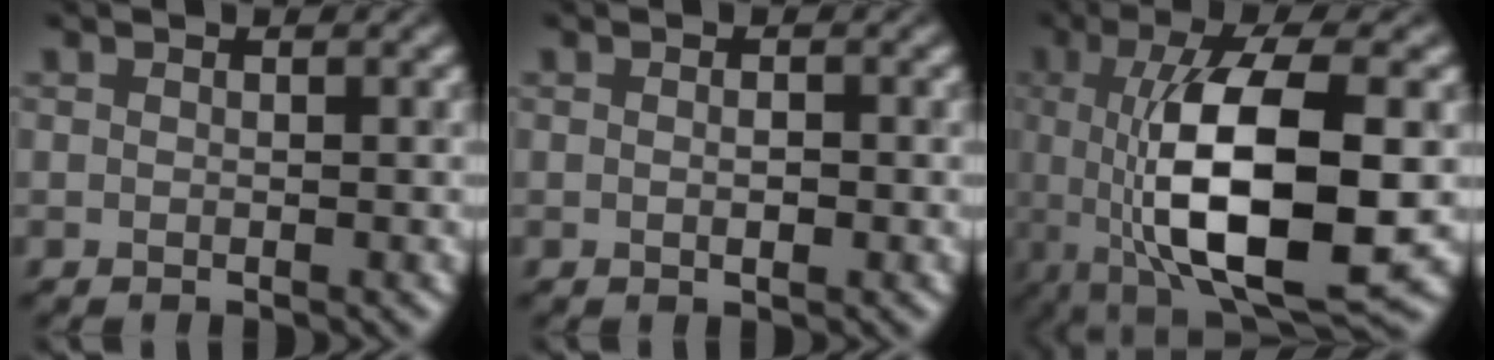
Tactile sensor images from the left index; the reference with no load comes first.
{"total": 1.2, "force": [-0.1, 0.5, 1.1], "torque": [-0.020, -0.003, 0.000]}
{"total": 12.1, "force": [-0.9, 3.8, 11.5], "torque": [-0.192, -0.010, -0.014]}